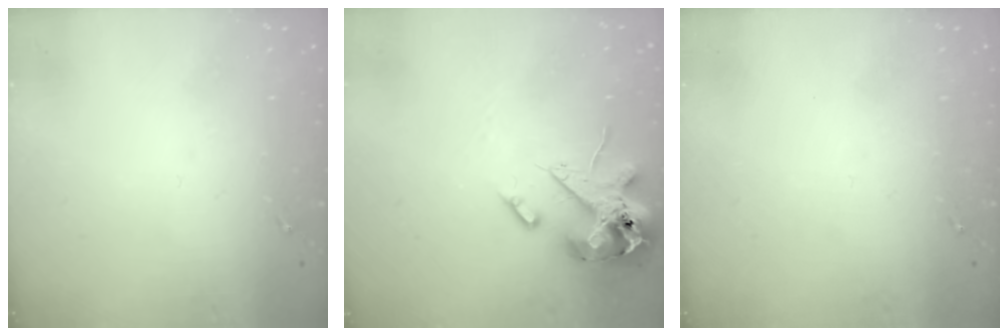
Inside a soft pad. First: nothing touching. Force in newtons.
{"total": 13.7, "press": 13.5, "slide": 2.3}
{"total": 0.0}